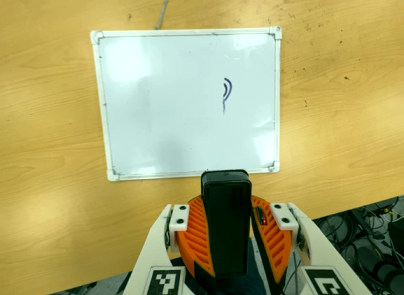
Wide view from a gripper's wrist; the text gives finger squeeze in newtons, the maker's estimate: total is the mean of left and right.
{"total": 8.8, "left": 8.7, "right": 9.0}